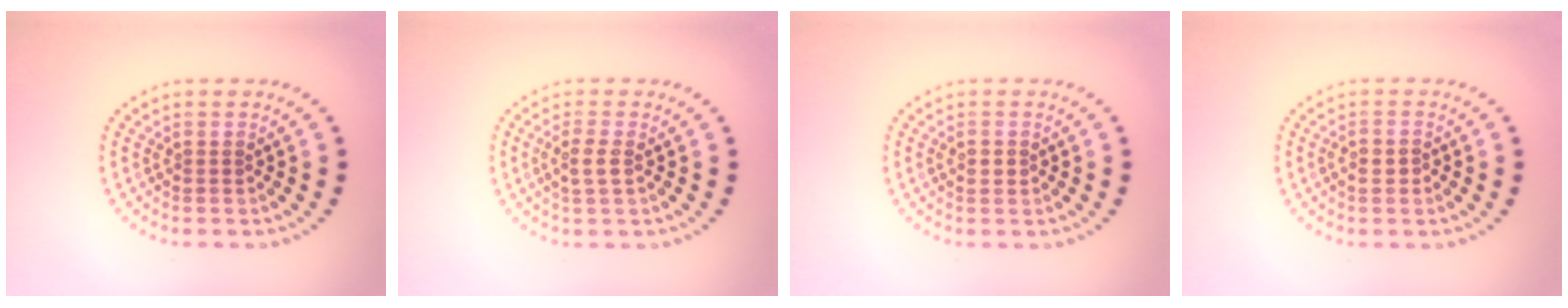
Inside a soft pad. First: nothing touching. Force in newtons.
{"total": 1.6, "press": 1.5, "slide": 0.5}
{"total": 1.1, "press": 1.1, "slide": 0.1}
{"total": 1.6, "press": 1.4, "slide": 0.6}